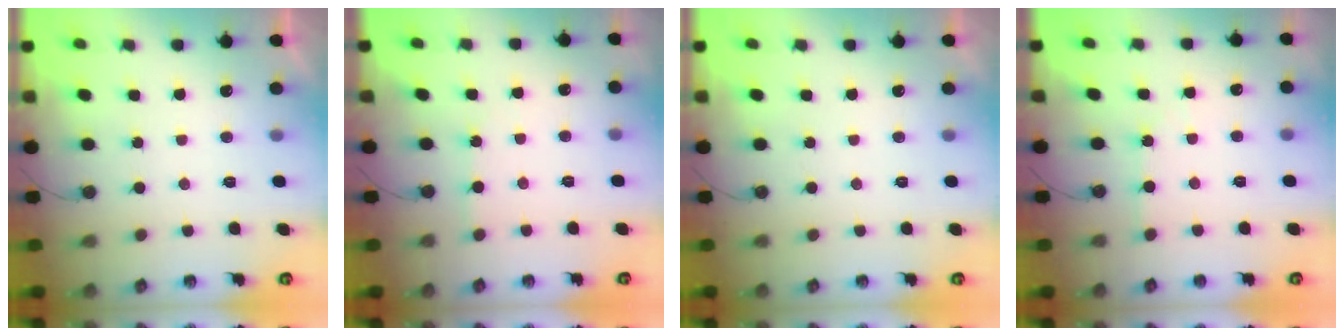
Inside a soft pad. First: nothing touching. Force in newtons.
{"total": 2.9, "press": 2.9, "slide": 0.4}
{"total": 0.0}
{"total": 2.0, "press": 2.0, "slide": 0.2}